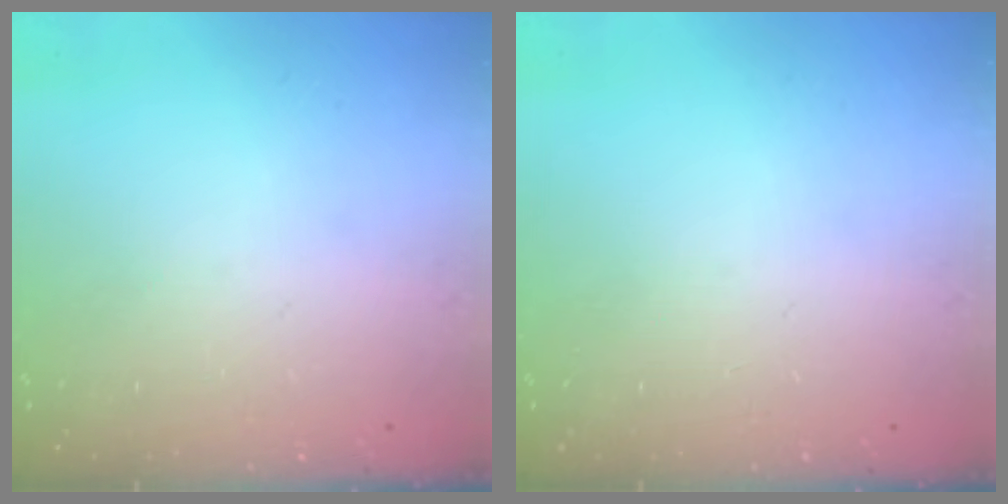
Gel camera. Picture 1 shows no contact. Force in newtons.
{"total": 0.0}